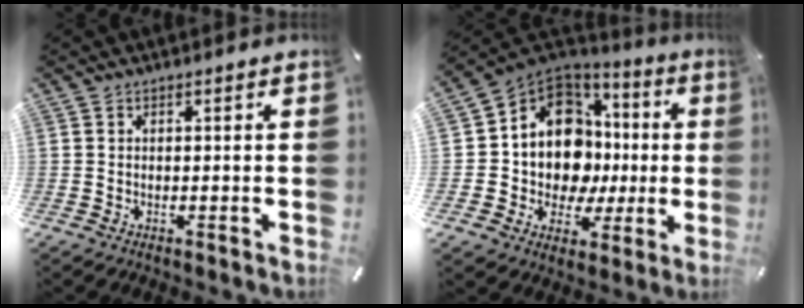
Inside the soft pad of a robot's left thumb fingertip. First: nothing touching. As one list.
[{"total": 14.6, "force": [2.3, 12.1, 7.7], "torque": [-0.165, -0.043, 0.045]}]